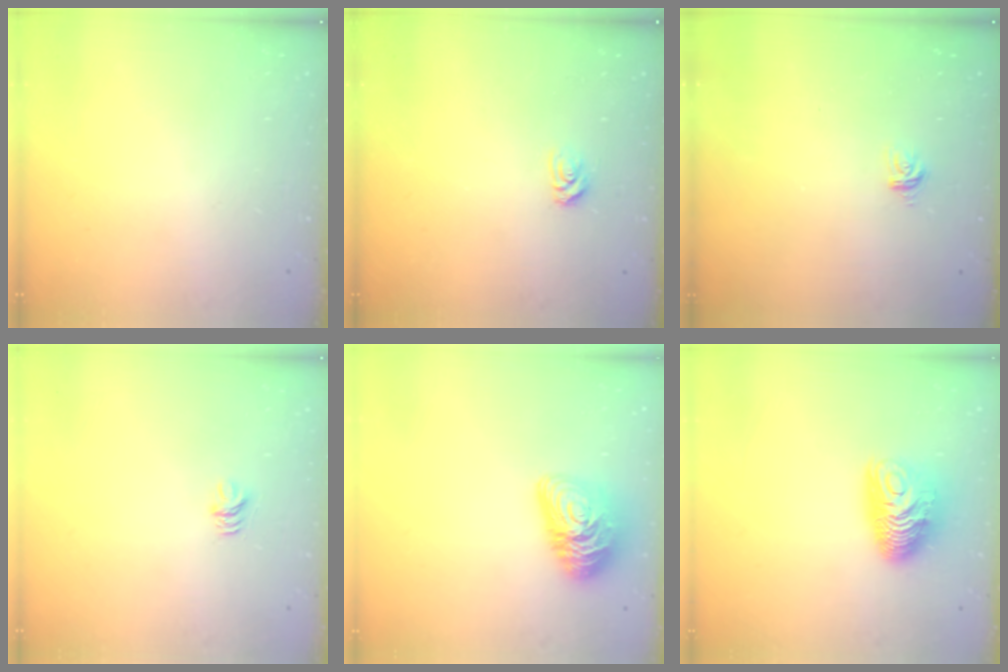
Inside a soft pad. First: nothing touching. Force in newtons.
{"total": 3.4, "press": 3.4, "slide": 0.4}
{"total": 3.4, "press": 3.4, "slide": 0.2}
{"total": 4.1, "press": 4.0, "slide": 0.4}
{"total": 13.2, "press": 13.2, "slide": 0.9}
{"total": 10.3, "press": 10.3, "slide": 0.5}